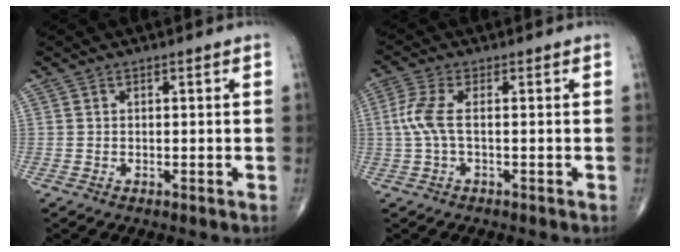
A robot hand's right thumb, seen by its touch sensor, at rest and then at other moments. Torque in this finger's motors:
{"motor_torque": [-0.27, 0.05, 0.74, 0.12, 0.08]}